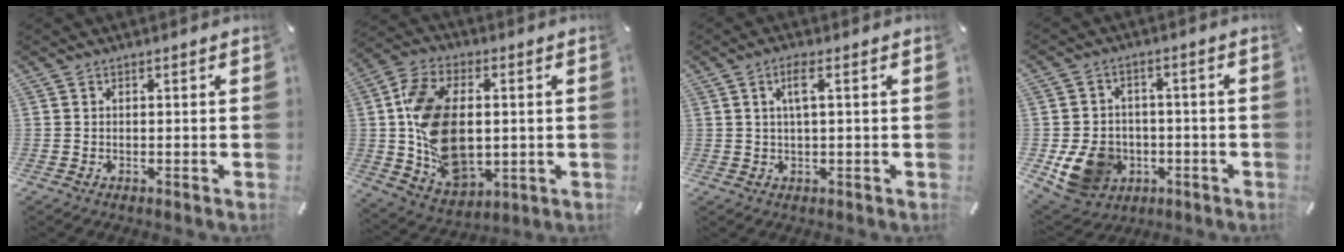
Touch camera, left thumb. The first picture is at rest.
{"total": 17.6, "force": [0.7, 11.8, 13.1], "torque": [-0.266, 0.005, 0.021]}
{"total": 4.0, "force": [1.2, 0.9, 3.7], "torque": [-0.077, 0.004, 0.018]}
{"total": 12.1, "force": [-3.1, 10.3, 5.5], "torque": [-0.121, 0.020, -0.047]}